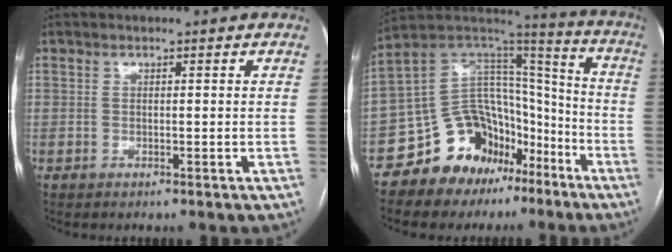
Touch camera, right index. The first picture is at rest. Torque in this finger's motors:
{"motor_torque": [-0.12, 0.00, -0.52, -0.21]}